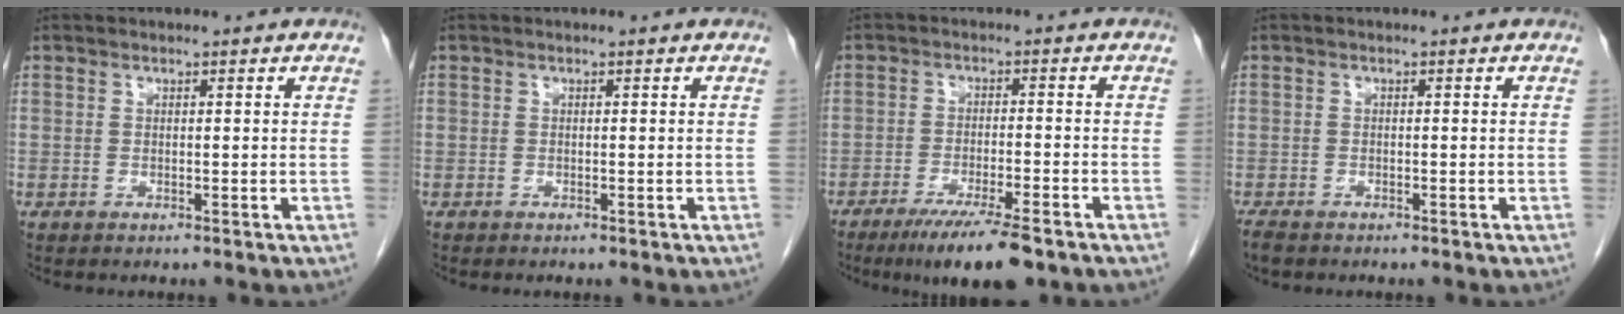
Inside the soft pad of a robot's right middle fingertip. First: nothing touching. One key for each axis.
{"total": 0.0}
{"total": 9.4, "fx": -6.8, "fy": 0.9, "fz": 6.5, "tx": -0.099, "ty": -0.020, "tz": -0.106}
{"total": 2.4, "fx": -1.9, "fy": 0.9, "fz": 1.1, "tx": -0.026, "ty": -0.006, "tz": -0.029}